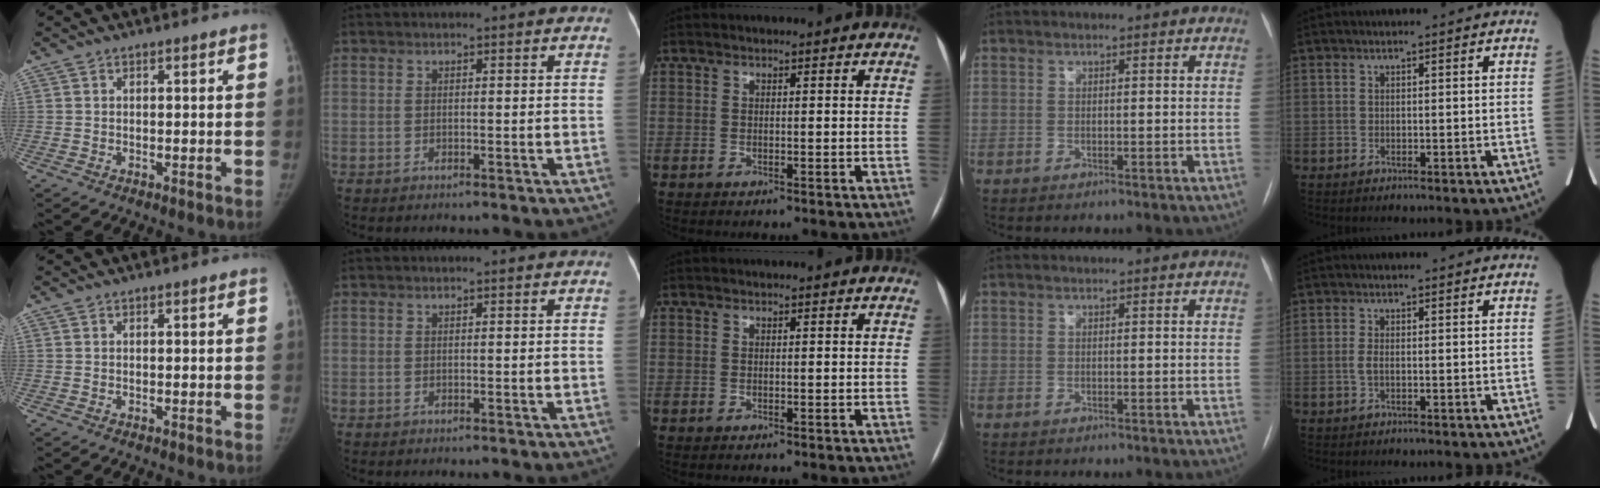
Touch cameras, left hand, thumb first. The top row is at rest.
{"little": {"total": 1.2, "force": [-0.3, 0.4, 1.1], "torque": [-0.027, 0.000, -0.008]}}